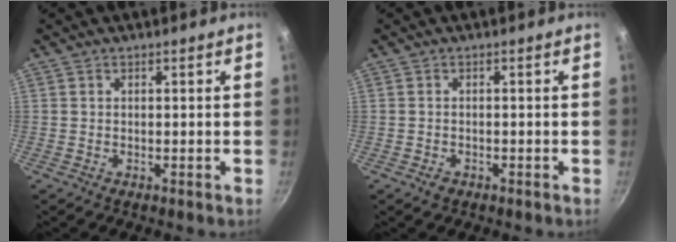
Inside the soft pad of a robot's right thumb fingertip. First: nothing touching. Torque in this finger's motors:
{"motor_torque": [0.74, -0.04, -0.19, -0.03, 0.00]}